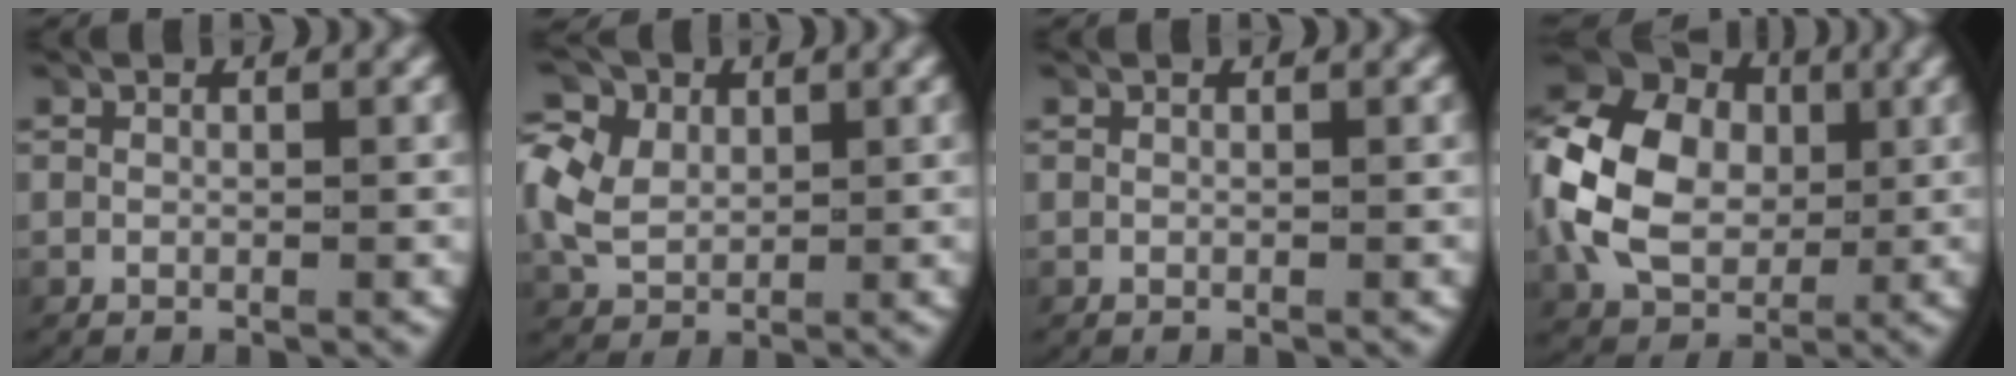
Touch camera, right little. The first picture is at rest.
{"total": 7.6, "force": [1.8, 6.4, 3.6], "torque": [-0.093, -0.002, 0.029]}
{"total": 0.0}
{"total": 11.7, "force": [1.3, 9.3, 7.0], "torque": [-0.160, -0.003, 0.021]}